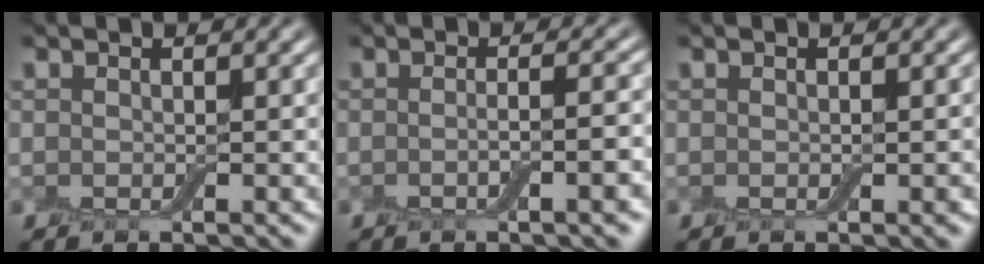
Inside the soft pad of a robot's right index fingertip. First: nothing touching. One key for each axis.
{"total": 4.5, "fx": -0.9, "fy": 1.3, "fz": 4.2, "tx": -0.046, "ty": 0.005, "tz": -0.017}
{"total": 1.0, "fx": -0.2, "fy": 0.2, "fz": 1.0, "tx": -0.012, "ty": -0.001, "tz": -0.001}